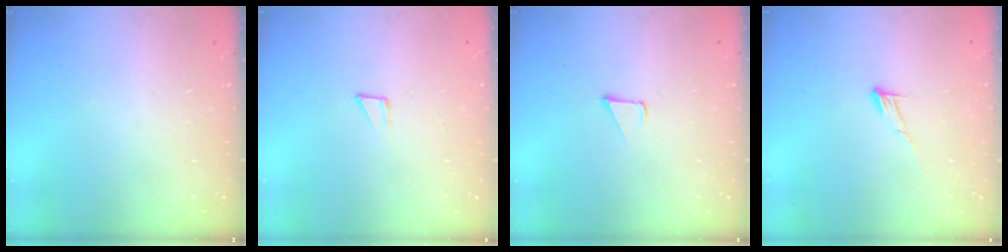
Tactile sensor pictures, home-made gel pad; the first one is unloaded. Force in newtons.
{"total": 3.6, "press": 3.6, "slide": 0.4}
{"total": 1.7, "press": 1.7, "slide": 0.1}
{"total": 6.5, "press": 6.5, "slide": 0.4}